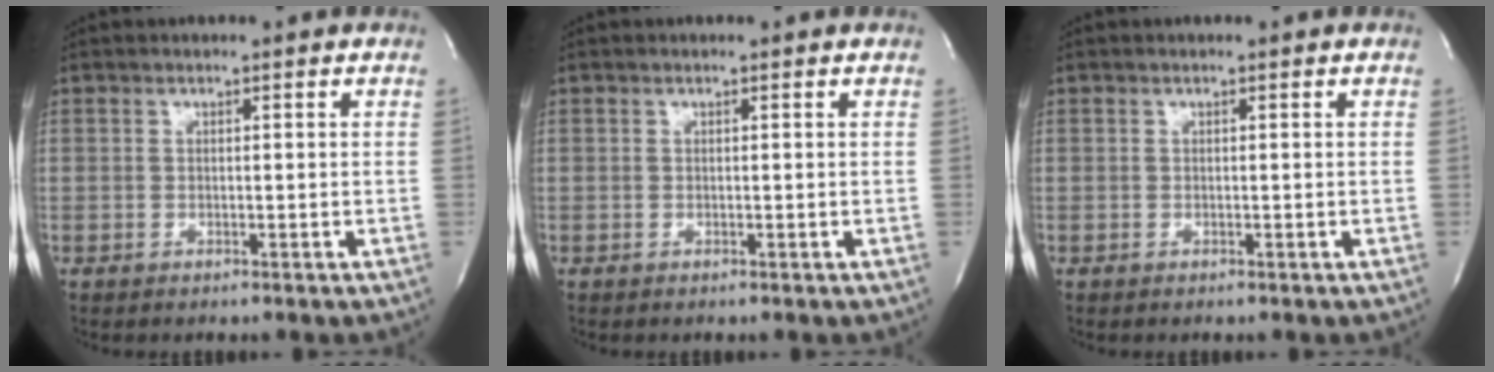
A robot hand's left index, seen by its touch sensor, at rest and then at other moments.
{"total": 0.0}
{"total": 0.0}